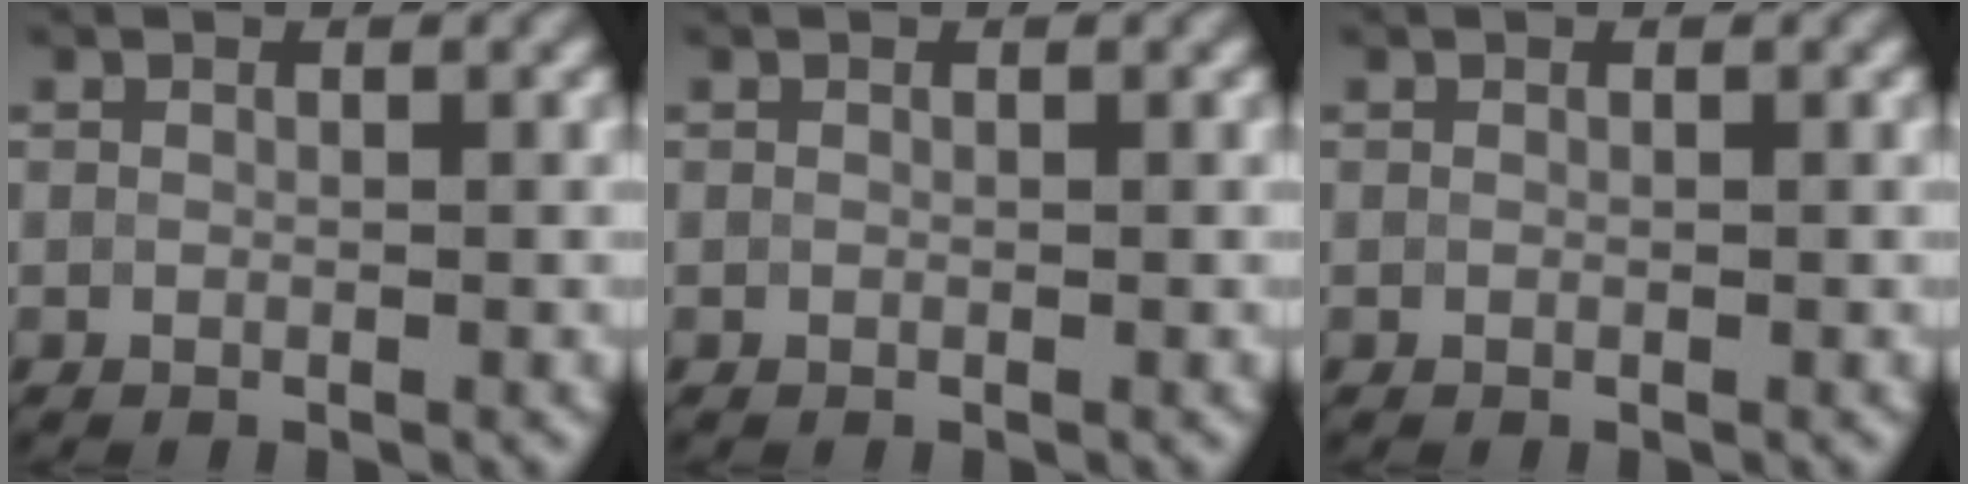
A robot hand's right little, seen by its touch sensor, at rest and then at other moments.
{"total": 0.0}
{"total": 0.0}